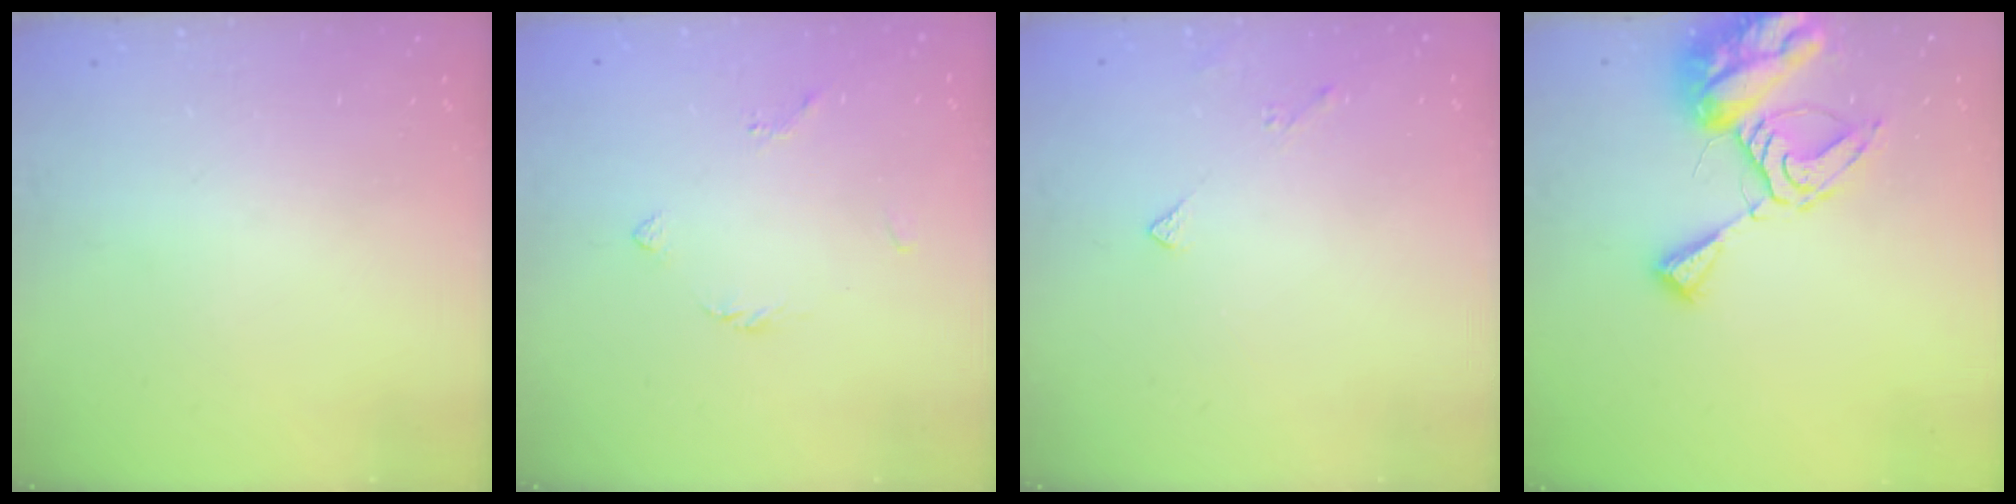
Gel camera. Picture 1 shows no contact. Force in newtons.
{"total": 2.4, "press": 2.3, "slide": 0.6}
{"total": 2.8, "press": 2.8, "slide": 0.5}
{"total": 12.8, "press": 12.8, "slide": 1.4}